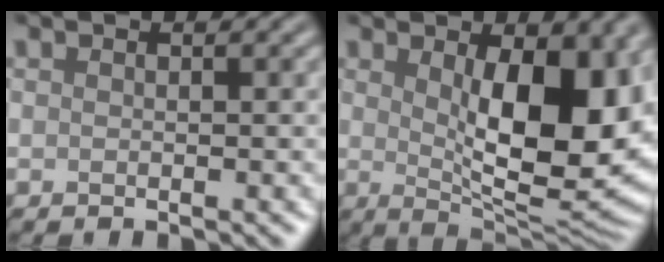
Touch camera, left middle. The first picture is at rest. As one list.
[{"total": 12.3, "force": [1.8, 5.2, 11.0], "torque": [-0.136, -0.006, 0.029]}]